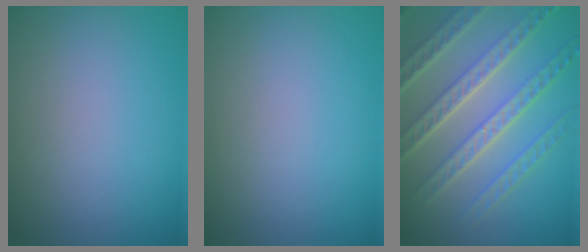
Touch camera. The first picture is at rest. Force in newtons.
{"total": 0.0}
{"total": 8.1, "press": 5.6, "slide": 5.8}